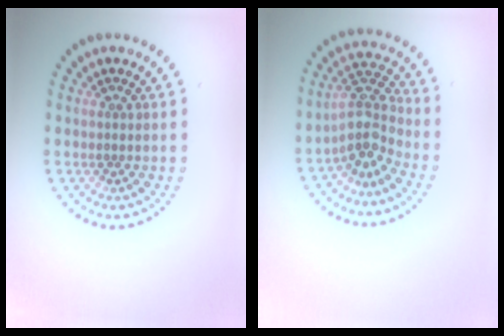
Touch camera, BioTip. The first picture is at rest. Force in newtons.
{"total": 3.9, "press": 2.8, "slide": 2.6}